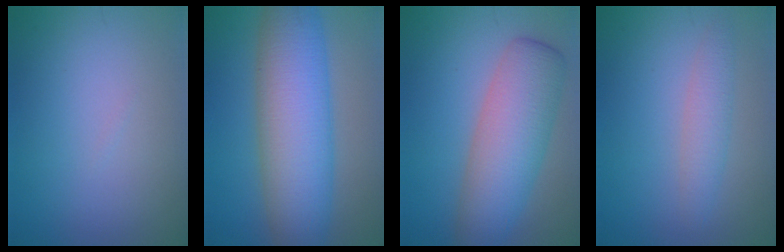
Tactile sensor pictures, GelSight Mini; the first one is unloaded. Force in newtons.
{"total": 10.6, "press": 10.6, "slide": 0.4}
{"total": 7.5, "press": 7.5, "slide": 0.3}
{"total": 2.4, "press": 2.4, "slide": 0.0}